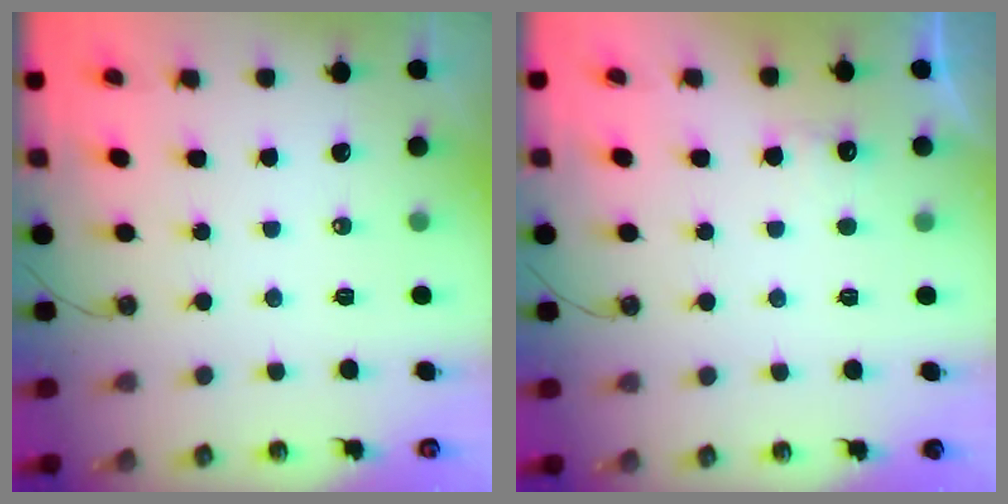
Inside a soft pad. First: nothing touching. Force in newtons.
{"total": 5.9, "press": 5.8, "slide": 1.2}